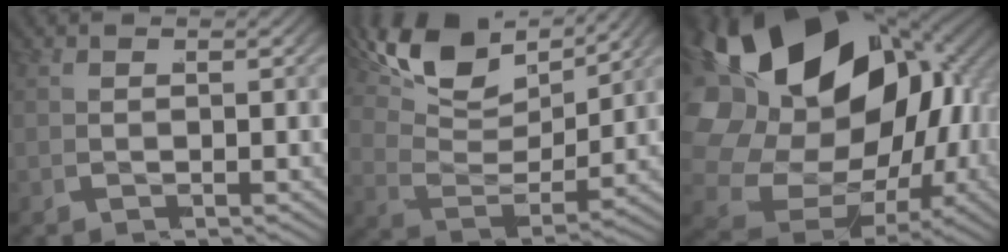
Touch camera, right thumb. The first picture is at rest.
{"total": 8.8, "force": [4.1, 4.9, 6.1], "torque": [-0.134, 0.000, 0.063]}
{"total": 26.7, "force": [1.0, 19.9, 17.8], "torque": [-0.376, -0.041, 0.016]}